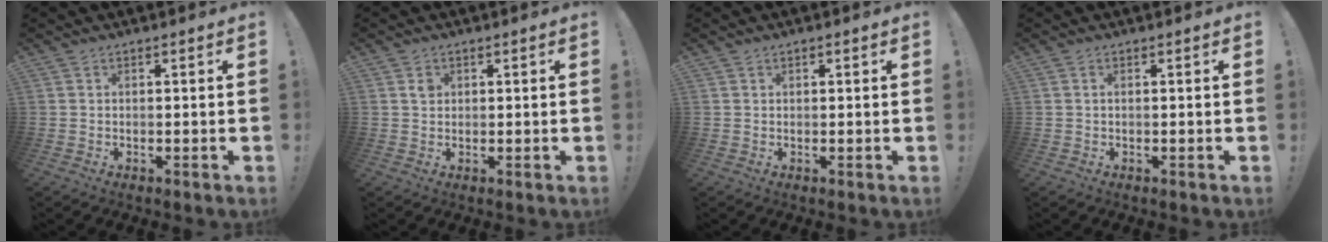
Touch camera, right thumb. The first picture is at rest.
{"total": 1.8, "force": [0.8, 1.5, 0.7], "torque": [-0.005, -0.001, 0.013]}
{"total": 0.6, "force": [0.3, 0.5, 0.0], "torque": [0.008, -0.002, 0.005]}
{"total": 0.7, "force": [0.2, 0.3, 0.6], "torque": [-0.019, 0.005, 0.005]}